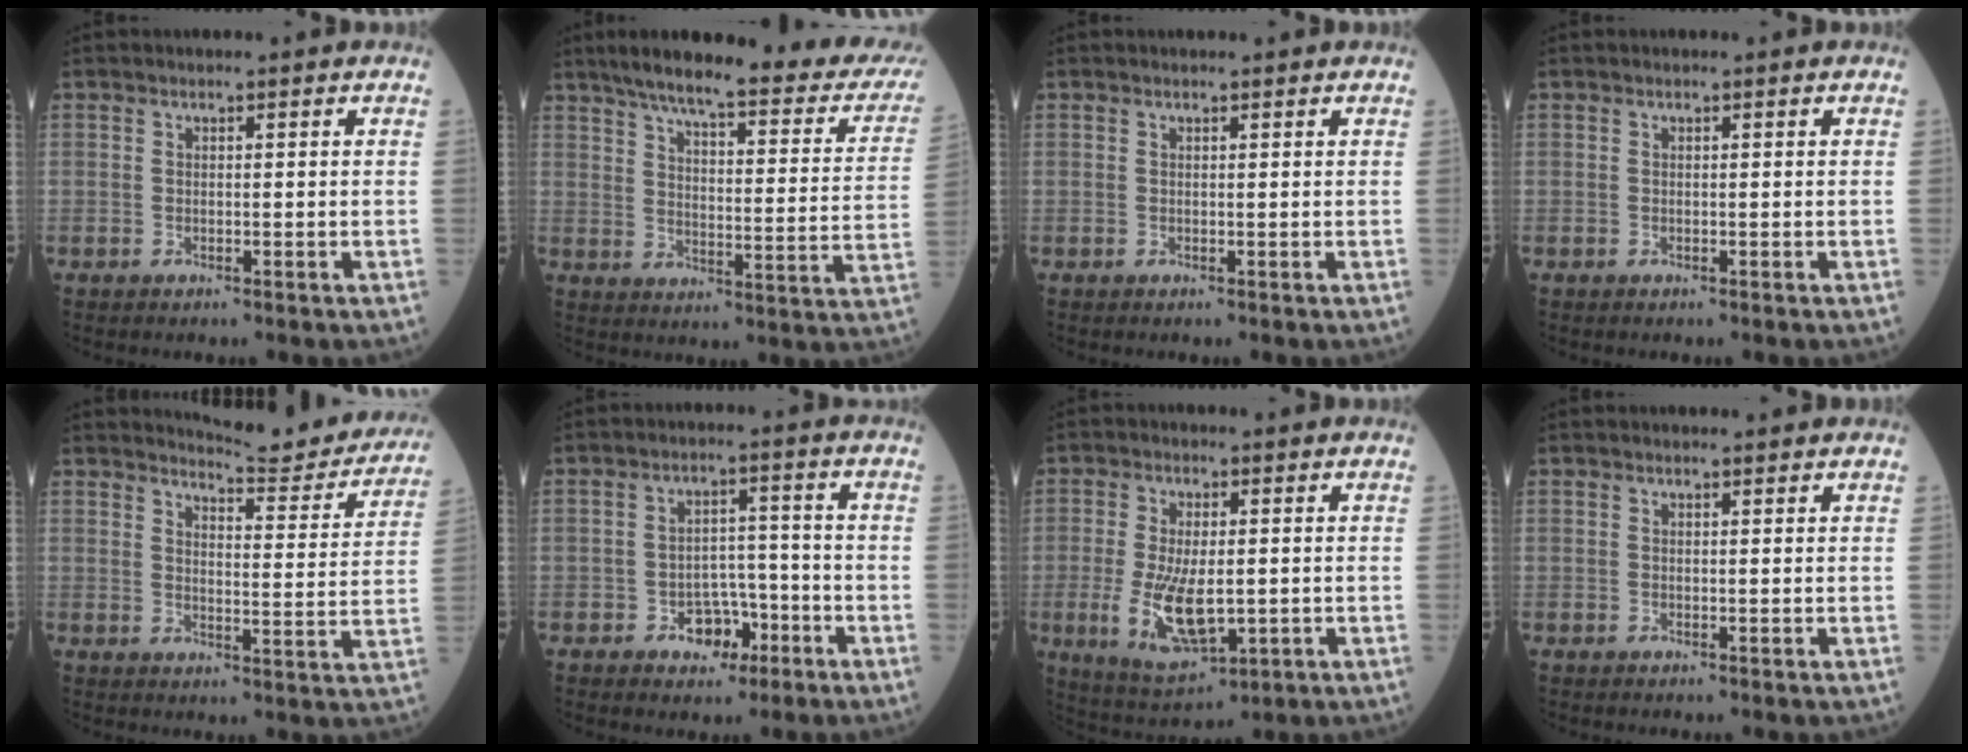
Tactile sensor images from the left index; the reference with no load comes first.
{"total": 27.6, "force": [22.9, 4.2, 14.8], "torque": [-0.208, -0.034, 0.280]}
{"total": 0.6, "force": [0.6, 0.0, 0.2], "torque": [-0.006, 0.000, 0.008]}
{"total": 0.0}
{"total": 13.8, "force": [13.4, 1.3, 2.9], "torque": [-0.031, -0.054, 0.150]}
{"total": 5.5, "force": [-2.9, 3.6, 3.1], "torque": [-0.047, 0.015, -0.043]}
{"total": 9.5, "force": [-1.3, 3.9, 8.6], "torque": [-0.172, -0.018, -0.011]}
{"total": 1.2, "force": [1.2, 0.0, 0.2], "torque": [-0.008, 0.000, 0.017]}